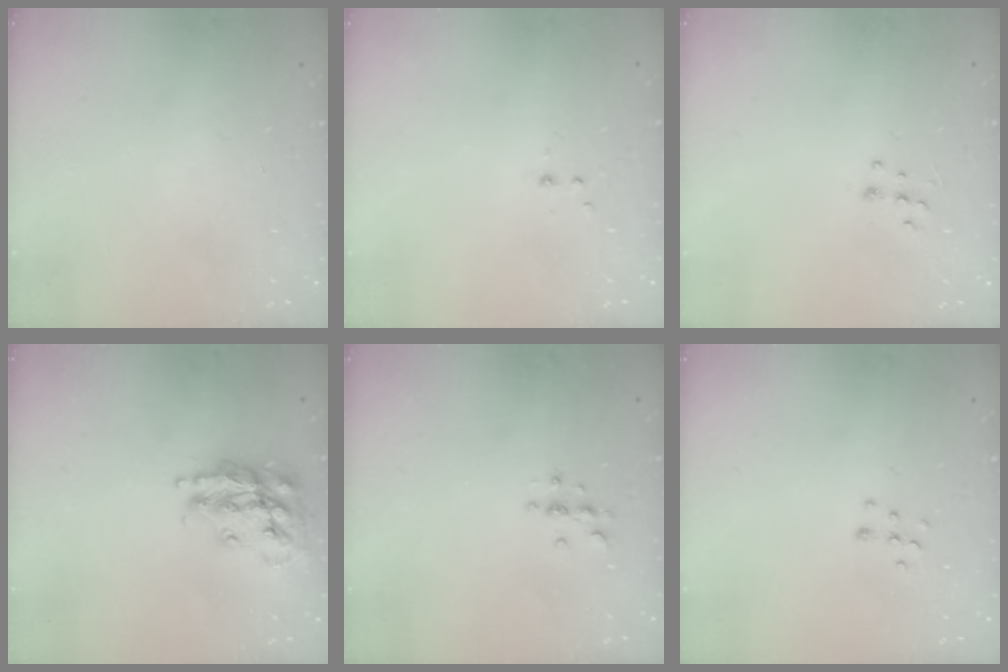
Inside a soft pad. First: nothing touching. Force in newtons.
{"total": 2.2, "press": 1.9, "slide": 1.2}
{"total": 5.3, "press": 5.2, "slide": 0.7}
{"total": 18.7, "press": 18.6, "slide": 1.6}
{"total": 3.0, "press": 3.0, "slide": 0.4}
{"total": 5.8, "press": 5.8, "slide": 0.3}